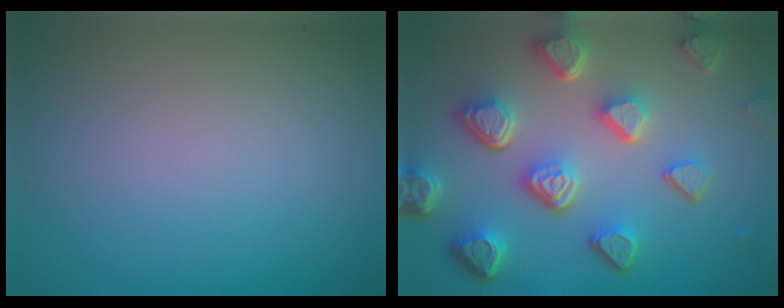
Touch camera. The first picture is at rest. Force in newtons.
{"total": 7.6, "press": 5.5, "slide": 5.1}